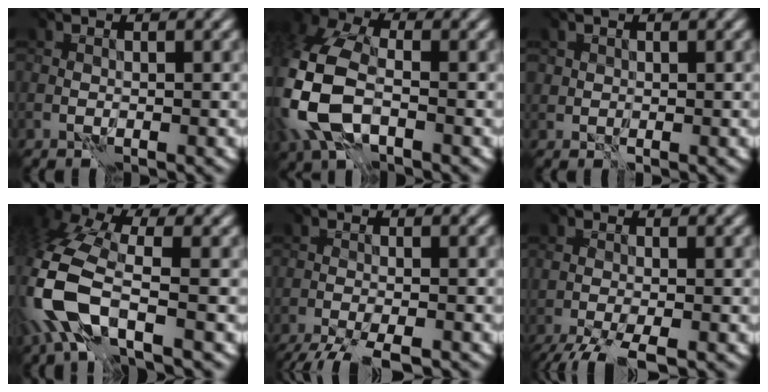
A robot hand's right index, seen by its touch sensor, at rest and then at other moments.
{"total": 8.5, "force": [-2.3, 5.6, 6.0], "torque": [-0.169, -0.003, -0.057]}
{"total": 1.0, "force": [0.7, 0.7, -0.2], "torque": [0.006, 0.006, 0.013]}
{"total": 8.5, "force": [-2.9, 4.2, 6.8], "torque": [-0.174, -0.001, -0.068]}
{"total": 5.0, "force": [-4.0, 1.1, 2.8], "torque": [-0.056, -0.030, -0.062]}
{"total": 3.7, "force": [-2.0, 1.4, 2.7], "torque": [-0.064, -0.003, -0.035]}